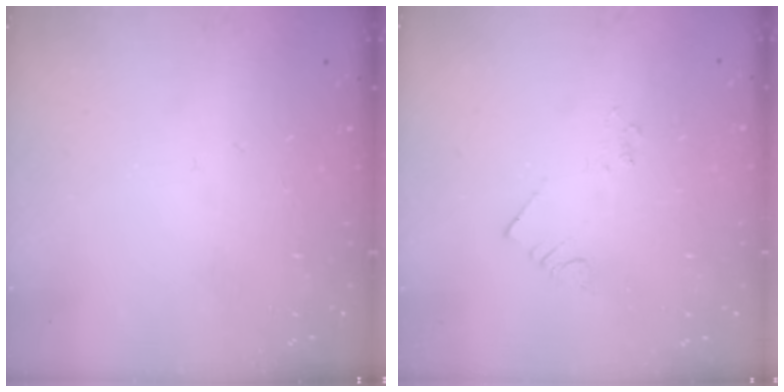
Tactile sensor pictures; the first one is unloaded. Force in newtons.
{"total": 2.1, "press": 2.1, "slide": 0.3}